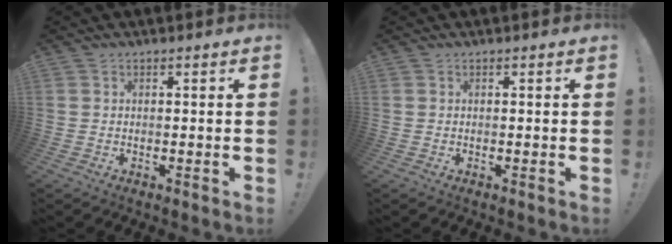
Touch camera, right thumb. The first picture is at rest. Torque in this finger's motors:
{"motor_torque": [-0.01, -0.01, 0.07, -0.06, 0.00]}